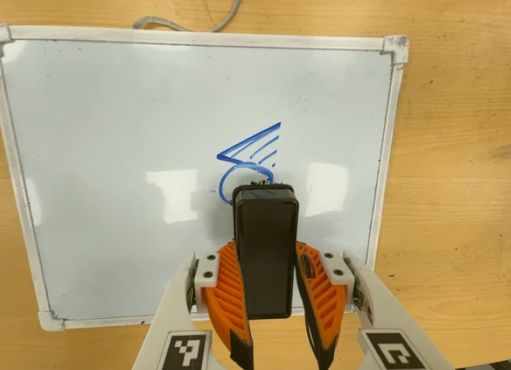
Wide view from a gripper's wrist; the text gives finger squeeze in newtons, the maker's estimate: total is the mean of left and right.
{"total": 6.9, "left": 5.2, "right": 8.6}